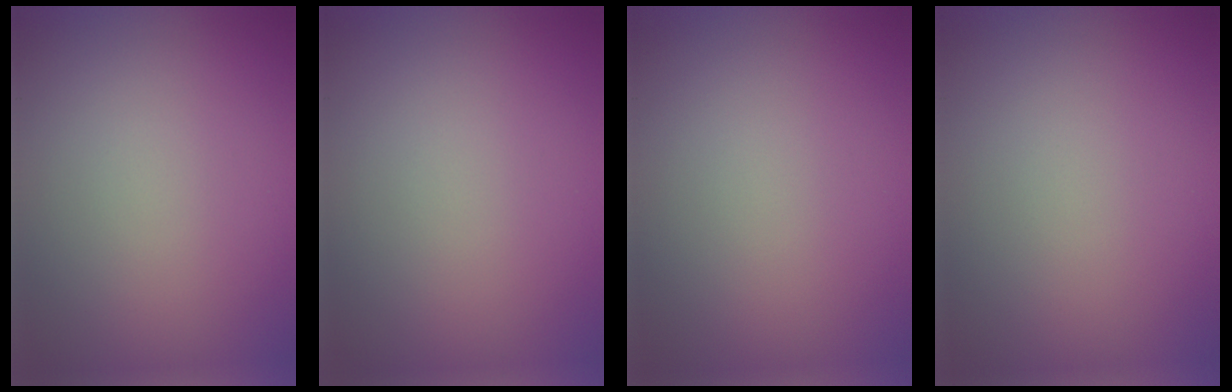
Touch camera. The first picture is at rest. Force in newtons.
{"total": 0.0}
{"total": 0.0}
{"total": 0.0}